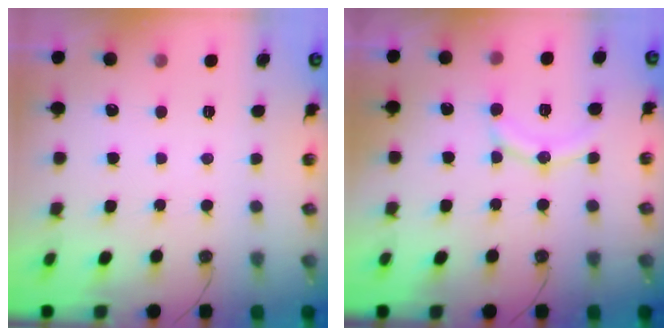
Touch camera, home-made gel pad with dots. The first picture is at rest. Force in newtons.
{"total": 11.0, "press": 10.6, "slide": 3.0}